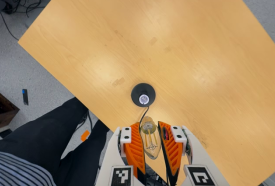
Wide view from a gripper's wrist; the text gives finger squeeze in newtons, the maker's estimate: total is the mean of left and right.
{"total": 23.4, "left": 25.5, "right": 21.4}